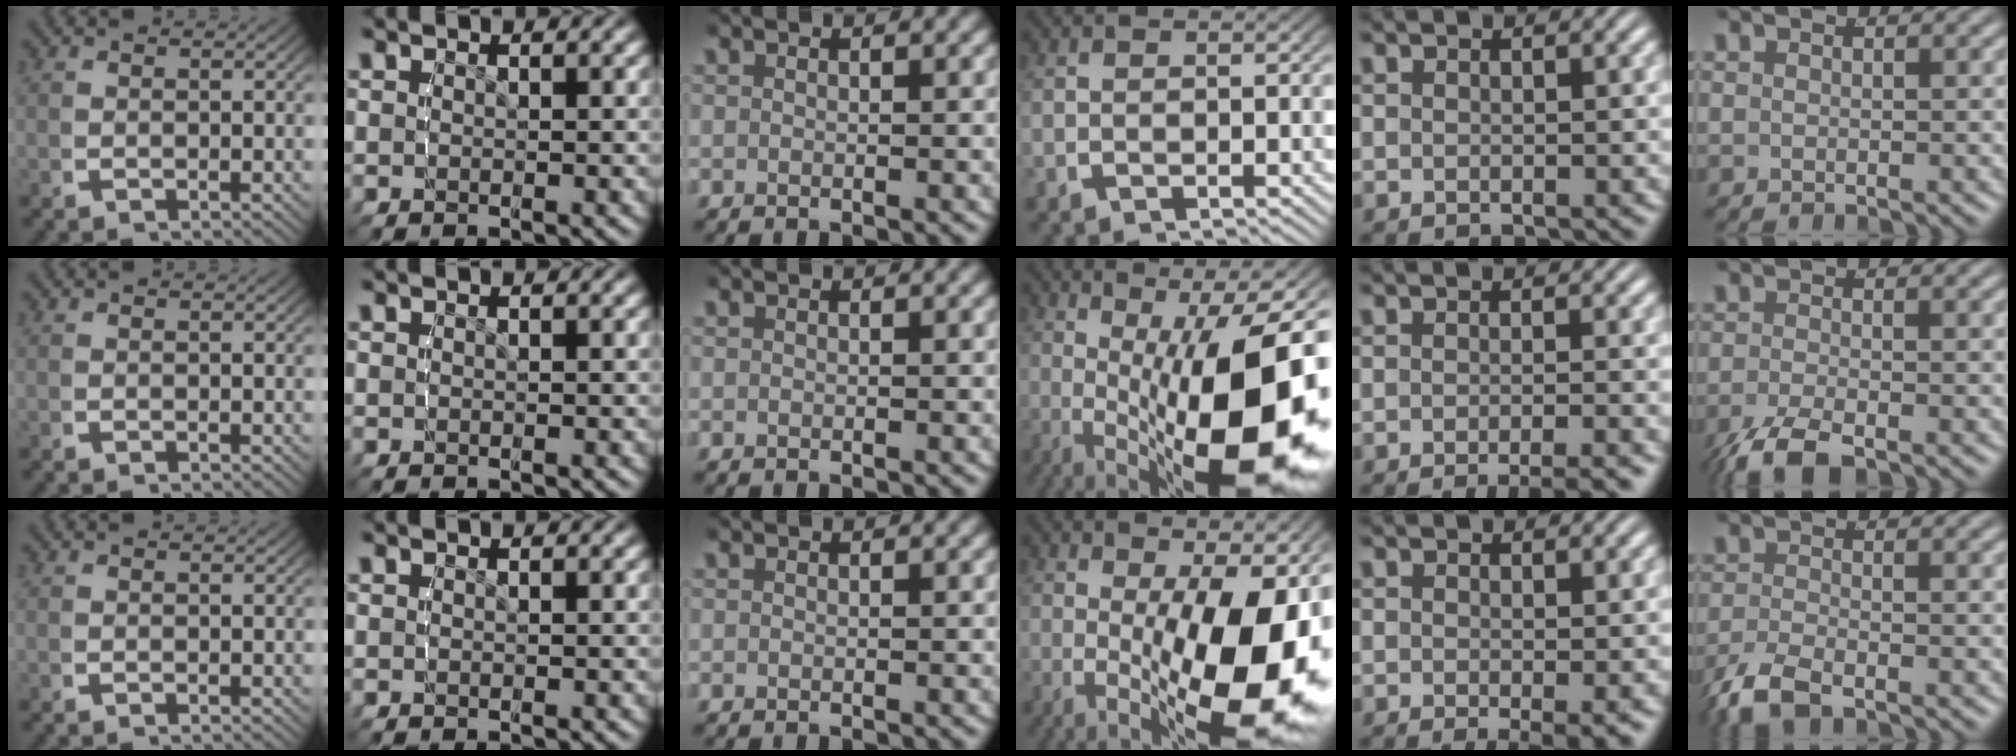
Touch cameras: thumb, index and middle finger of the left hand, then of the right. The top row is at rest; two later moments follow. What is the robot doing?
{"motion": "lift_and_place", "object": "glue stick"}